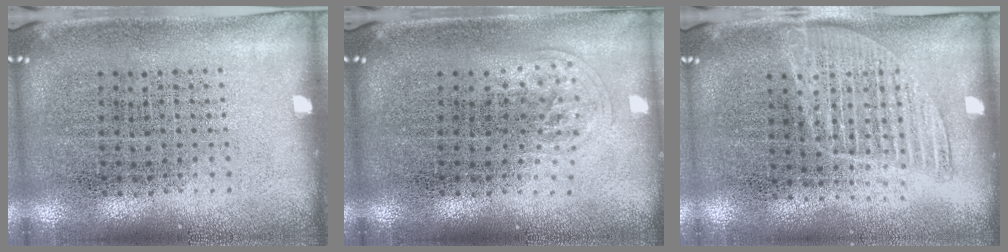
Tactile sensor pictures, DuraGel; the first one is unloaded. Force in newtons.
{"total": 1.0, "press": 0.6, "slide": 0.8}
{"total": 1.3, "press": 1.1, "slide": 0.5}